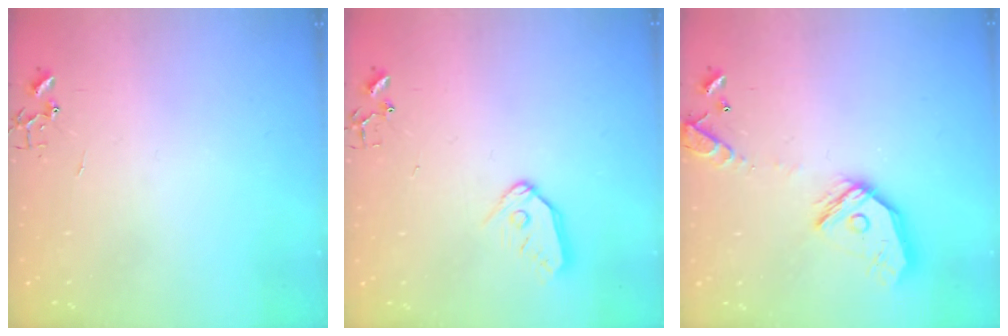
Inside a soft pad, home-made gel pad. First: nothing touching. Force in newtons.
{"total": 10.0, "press": 9.9, "slide": 1.1}
{"total": 16.2, "press": 16.1, "slide": 2.1}